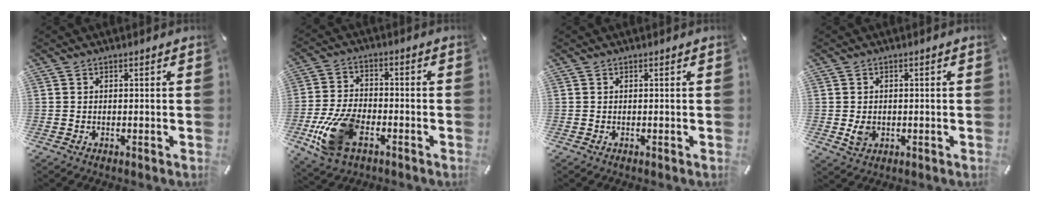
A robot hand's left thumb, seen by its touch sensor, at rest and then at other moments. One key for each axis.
{"total": 14.2, "fx": -5.7, "fy": 8.3, "fz": 10.0, "tx": -0.207, "ty": 0.016, "tz": -0.096}
{"total": 0.0}
{"total": 3.3, "fx": -0.4, "fy": 2.8, "fz": 1.8, "tx": -0.021, "ty": -0.005, "tz": -0.010}